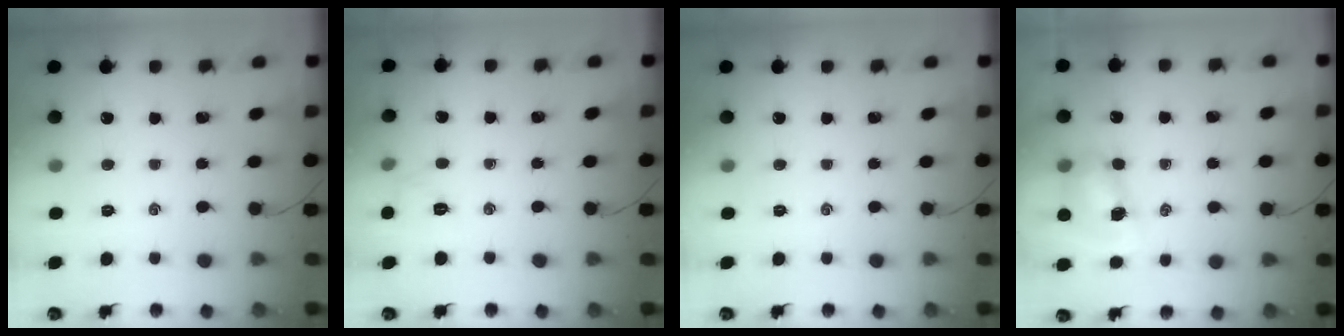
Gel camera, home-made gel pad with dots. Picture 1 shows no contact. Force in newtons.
{"total": 6.4, "press": 6.1, "slide": 1.9}
{"total": 0.0}
{"total": 8.4, "press": 8.3, "slide": 1.2}